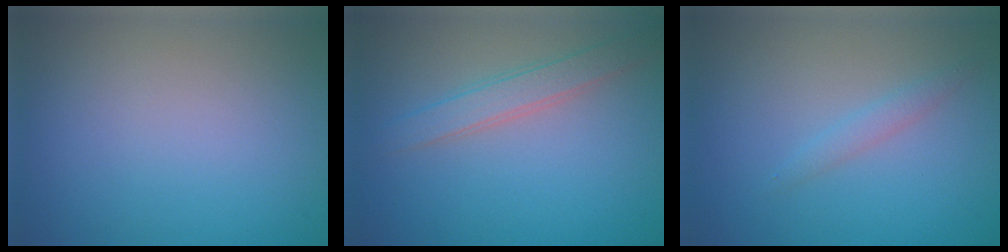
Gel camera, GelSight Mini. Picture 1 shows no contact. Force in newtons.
{"total": 2.5, "press": 2.5, "slide": 0.1}
{"total": 1.2, "press": 1.2, "slide": 0.1}